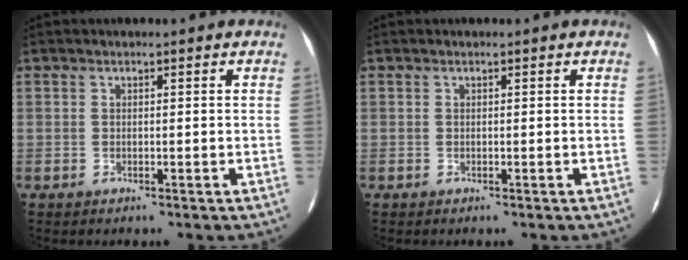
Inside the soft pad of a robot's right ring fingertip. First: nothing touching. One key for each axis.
{"total": 0.0}